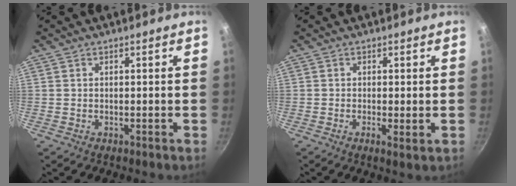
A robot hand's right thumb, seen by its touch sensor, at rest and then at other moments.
{"total": 2.1, "force": [-0.3, 0.5, 2.0], "torque": [-0.036, -0.008, -0.006]}